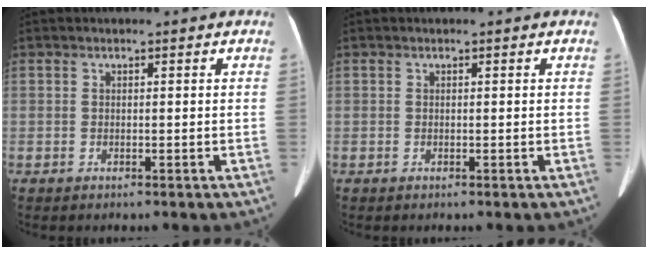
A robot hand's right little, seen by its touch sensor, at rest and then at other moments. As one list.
[{"total": 0.0}]